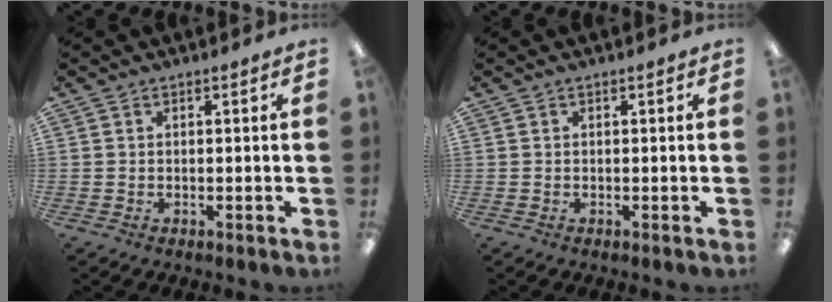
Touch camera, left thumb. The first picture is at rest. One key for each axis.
{"total": 0.0}